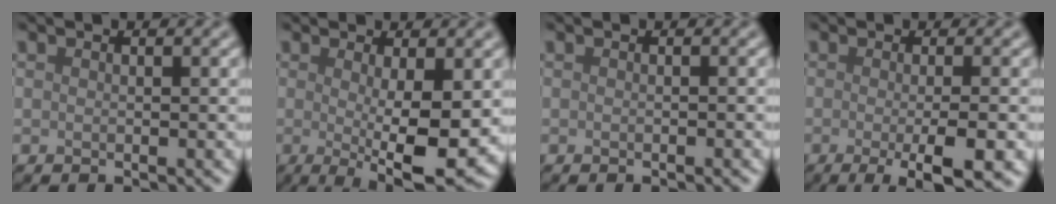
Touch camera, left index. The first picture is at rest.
{"total": 7.5, "force": [-0.5, 1.6, 7.3], "torque": [-0.107, -0.017, -0.003]}
{"total": 0.5, "force": [-0.3, 0.0, 0.4], "torque": [-0.004, 0.001, -0.005]}
{"total": 5.9, "force": [-1.7, 1.5, 5.5], "torque": [-0.074, -0.009, -0.023]}